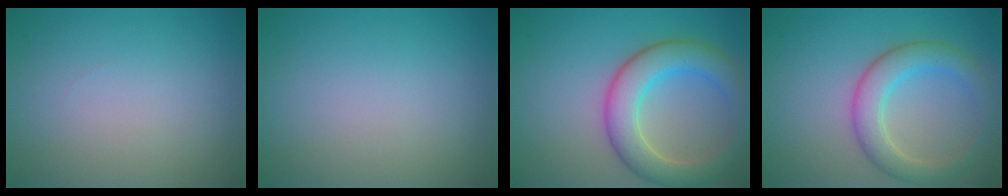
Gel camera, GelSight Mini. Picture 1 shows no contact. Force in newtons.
{"total": 0.0}
{"total": 6.2, "press": 6.2, "slide": 0.3}
{"total": 4.4, "press": 4.4, "slide": 0.4}